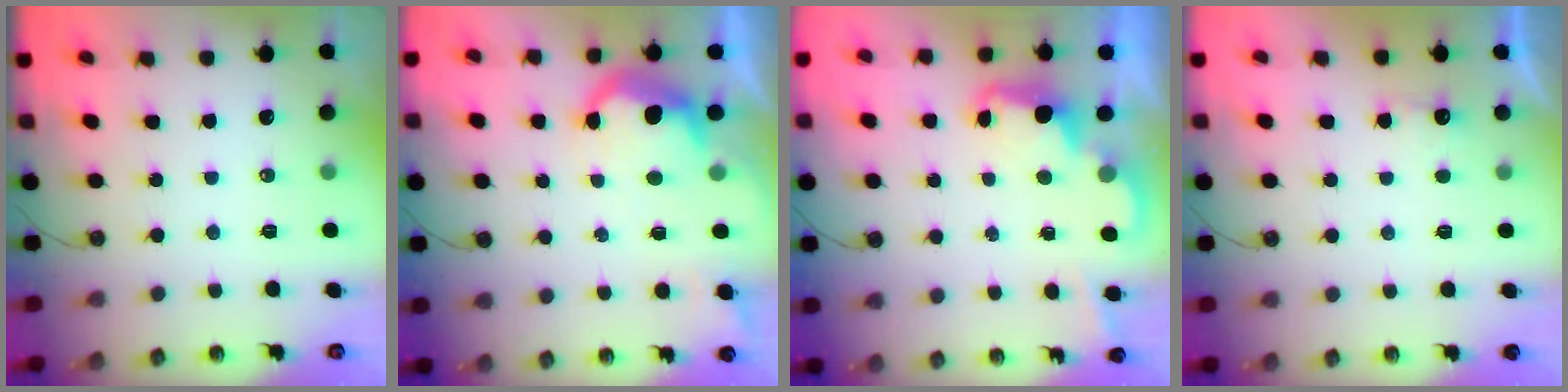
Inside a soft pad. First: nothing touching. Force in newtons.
{"total": 10.7, "press": 10.7, "slide": 0.7}
{"total": 2.4, "press": 2.3, "slide": 0.6}
{"total": 2.1, "press": 1.9, "slide": 0.8}